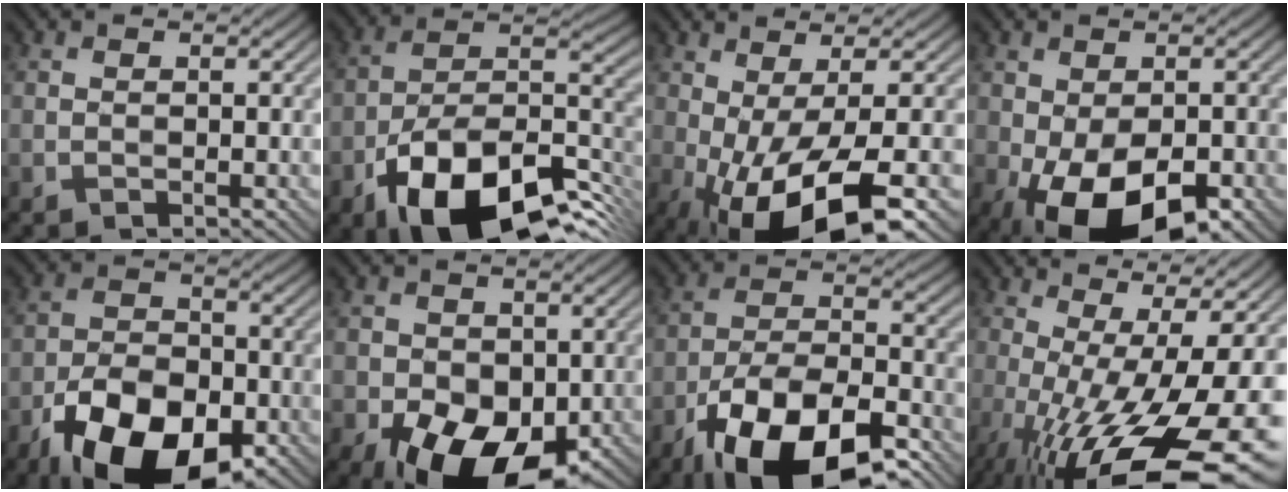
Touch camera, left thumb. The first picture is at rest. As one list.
[{"total": 18.3, "force": [-10.4, 7.9, 12.8], "torque": [-0.219, -0.033, -0.173]}, {"total": 12.9, "force": [-4.8, 4.0, 11.3], "torque": [-0.202, -0.011, -0.069]}, {"total": 12.5, "force": [-5.6, 6.2, 9.2], "torque": [-0.157, -0.032, -0.085]}, {"total": 14.5, "force": [-7.9, 7.6, 9.5], "torque": [-0.184, -0.027, -0.139]}, {"total": 11.0, "force": [-4.0, 7.0, 7.4], "torque": [-0.116, -0.028, -0.064]}, {"total": 16.9, "force": [-10.4, 6.7, 11.4], "torque": [-0.214, -0.017, -0.187]}, {"total": 18.9, "force": [-5.4, 5.8, 17.1], "torque": [-0.272, -0.013, -0.087]}]